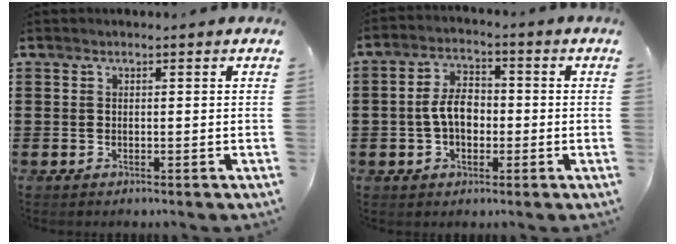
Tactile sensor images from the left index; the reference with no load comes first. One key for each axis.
{"total": 6.0, "fx": -0.6, "fy": 3.7, "fz": 4.8, "tx": -0.102, "ty": 0.007, "tz": -0.016}